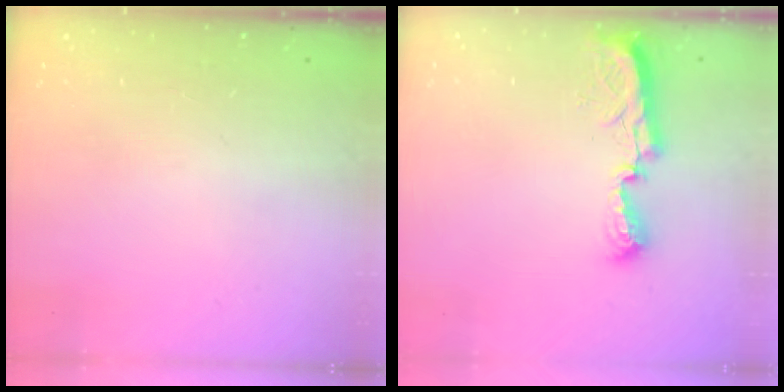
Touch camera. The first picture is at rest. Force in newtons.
{"total": 8.3, "press": 8.3, "slide": 0.9}